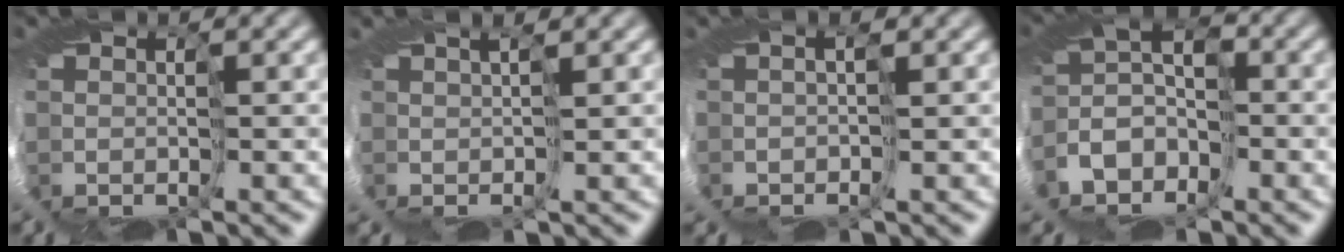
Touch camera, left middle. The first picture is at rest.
{"total": 2.6, "force": [1.4, -2.1, -0.7], "torque": [0.023, 0.023, 0.000]}
{"total": 1.5, "force": [0.3, -1.4, -0.1], "torque": [0.023, 0.010, -0.015]}
{"total": 3.3, "force": [-2.9, 1.0, 1.2], "torque": [-0.021, 0.001, -0.084]}